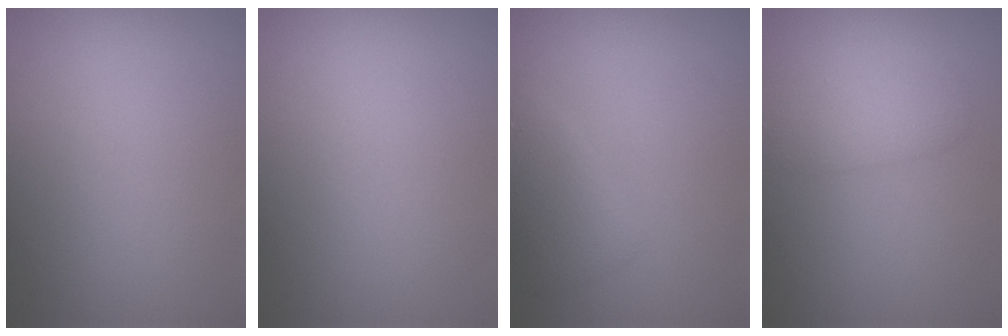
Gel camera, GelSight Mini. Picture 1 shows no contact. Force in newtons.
{"total": 0.0}
{"total": 2.1, "press": 2.1, "slide": 0.1}
{"total": 2.6, "press": 2.6, "slide": 0.1}